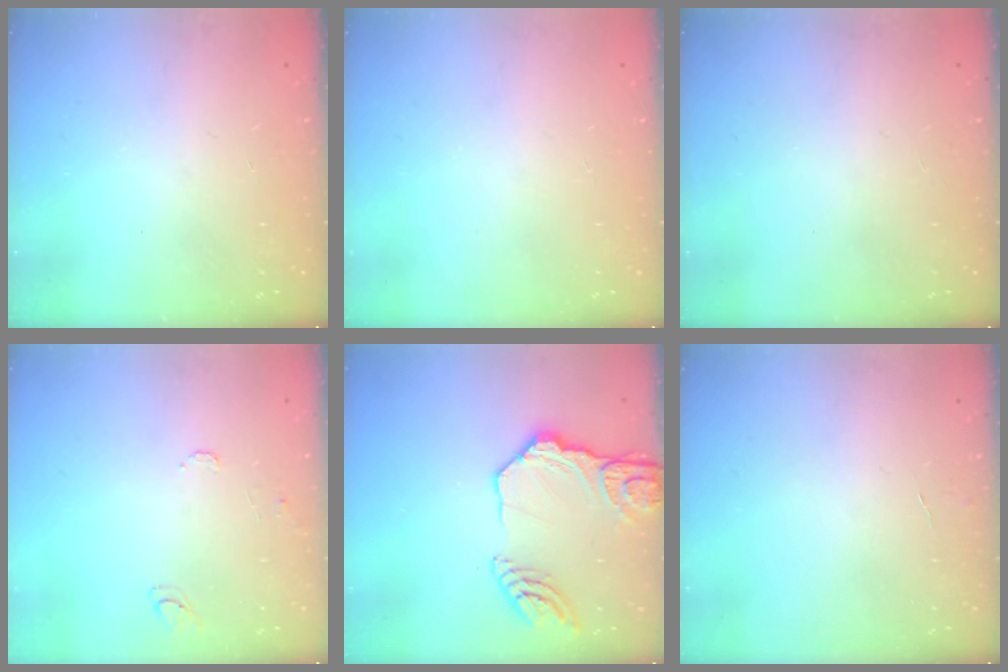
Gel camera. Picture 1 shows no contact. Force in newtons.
{"total": 0.0}
{"total": 0.0}
{"total": 7.6, "press": 7.5, "slide": 0.6}
{"total": 15.8, "press": 15.8, "slide": 0.8}
{"total": 3.6, "press": 3.6, "slide": 0.3}